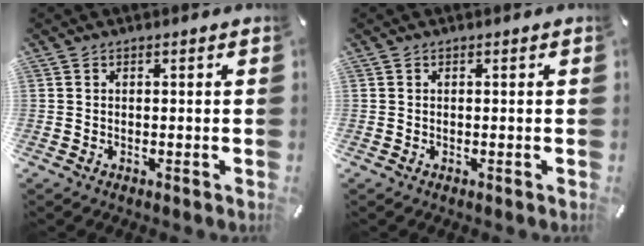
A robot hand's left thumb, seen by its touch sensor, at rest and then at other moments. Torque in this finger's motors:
{"motor_torque": [-0.05, -0.05, -0.02, 0.08, 0.00]}